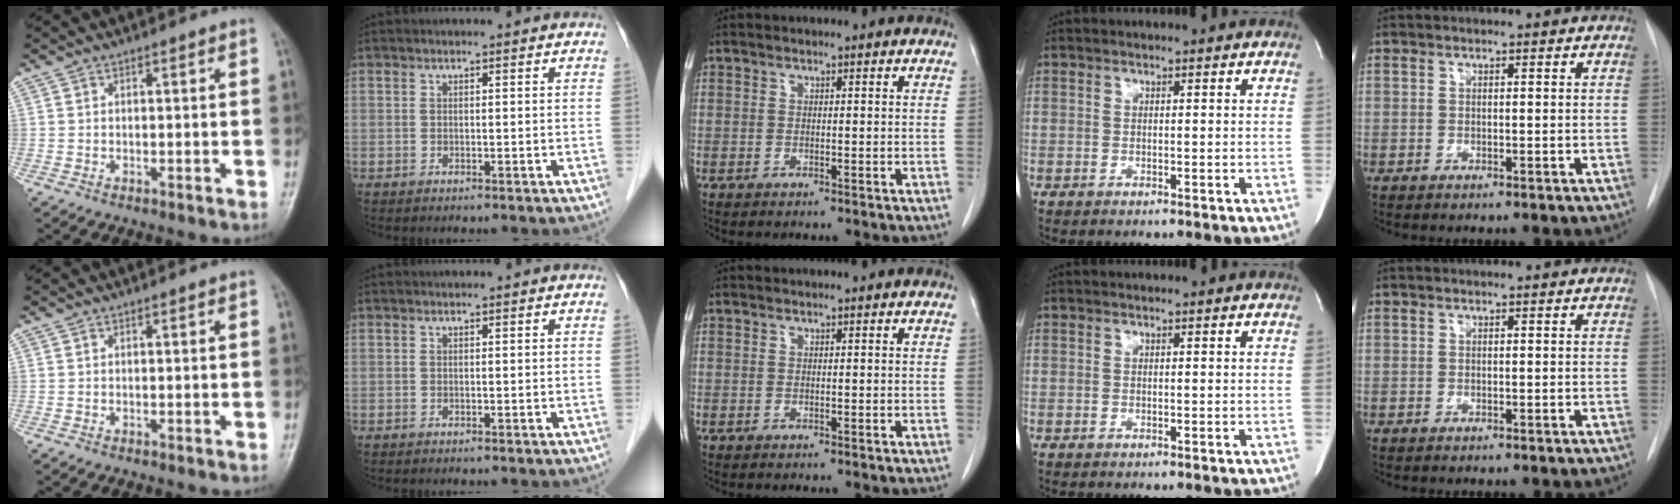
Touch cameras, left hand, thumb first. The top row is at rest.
{}